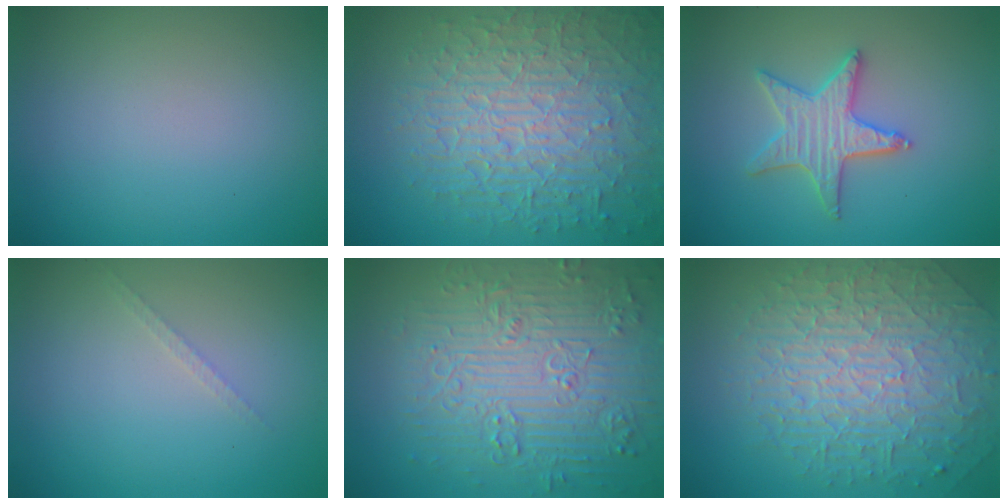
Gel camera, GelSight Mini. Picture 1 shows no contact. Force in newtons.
{"total": 10.1, "press": 6.6, "slide": 7.6}
{"total": 3.5, "press": 3.4, "slide": 0.7}
{"total": 0.8, "press": 0.8, "slide": 0.0}
{"total": 8.9, "press": 6.7, "slide": 5.8}
{"total": 9.7, "press": 6.2, "slide": 7.5}